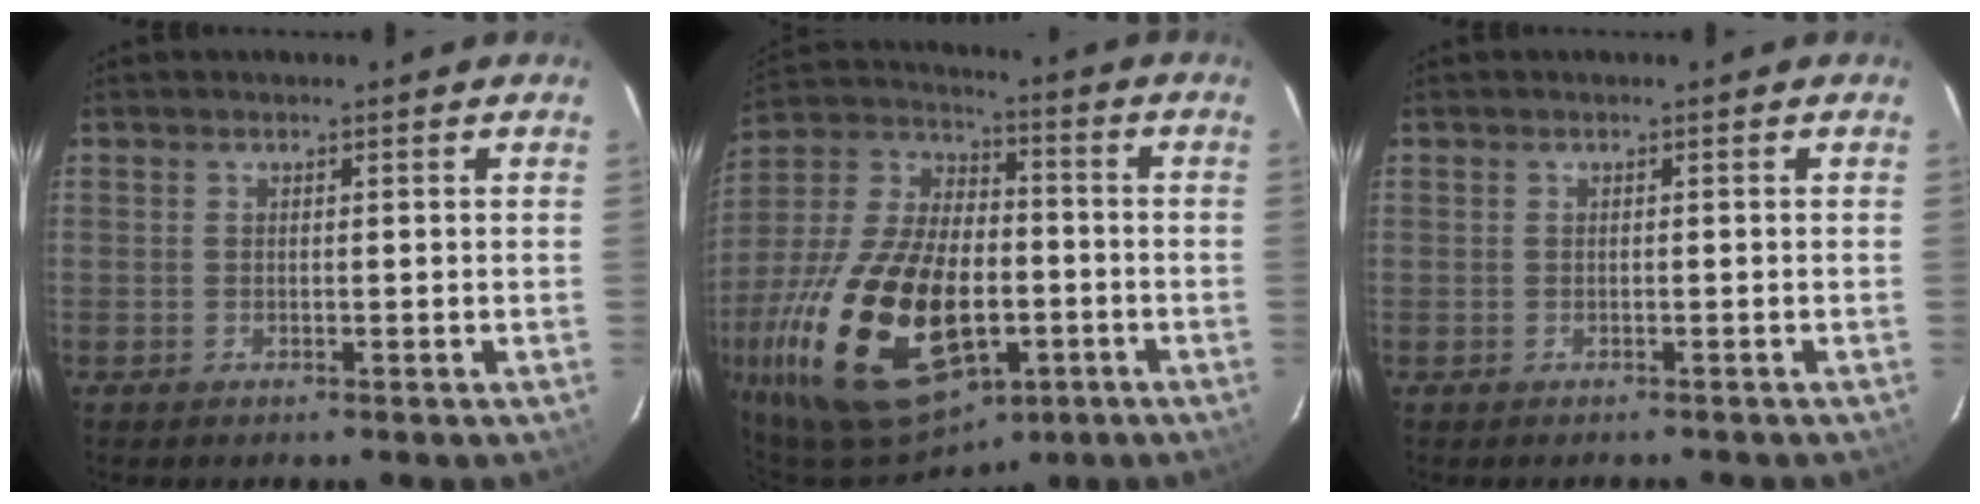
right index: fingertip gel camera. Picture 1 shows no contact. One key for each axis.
{"total": 27.4, "fx": -10.1, "fy": 14.6, "fz": 20.8, "tx": -0.440, "ty": -0.021, "tz": -0.158}
{"total": 1.0, "fx": -0.7, "fy": 0.8, "fz": -0.1, "tx": 0.002, "ty": 0.005, "tz": -0.006}